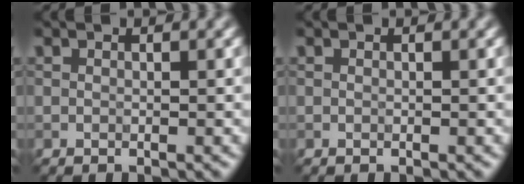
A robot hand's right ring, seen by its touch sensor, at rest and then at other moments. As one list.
[{"total": 0.0}]